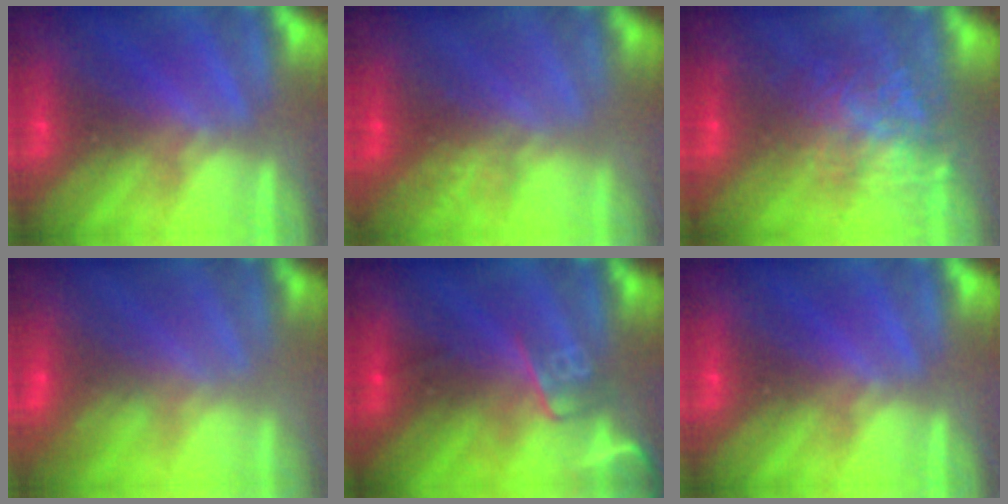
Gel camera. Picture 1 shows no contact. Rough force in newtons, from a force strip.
{"total": 4.2}
{"total": 7.9}
{"total": 2.9}
{"total": 2.6}
{"total": 0.0}